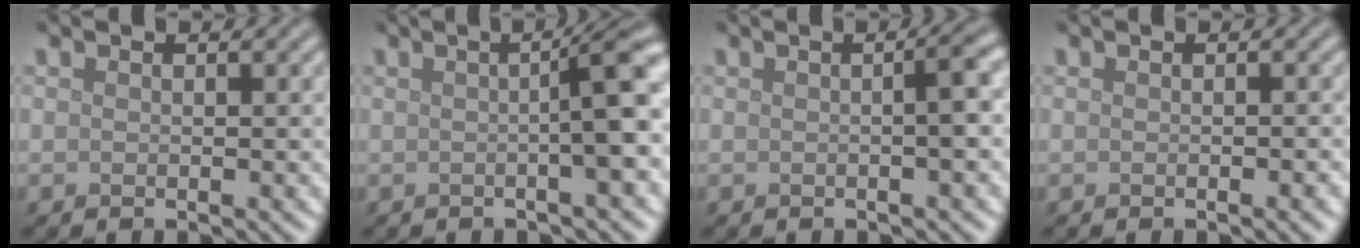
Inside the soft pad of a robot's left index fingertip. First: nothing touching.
{"total": 5.4, "force": [0.1, 1.0, 5.3], "torque": [-0.061, 0.012, -0.001]}
{"total": 2.5, "force": [0.0, 0.5, 2.5], "torque": [-0.030, 0.010, -0.003]}
{"total": 1.4, "force": [-0.5, 0.3, 1.3], "torque": [-0.012, -0.001, -0.007]}